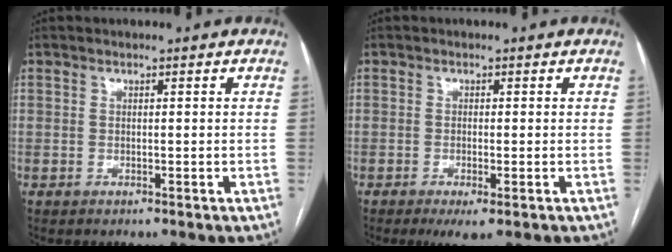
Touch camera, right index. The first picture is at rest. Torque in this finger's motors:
{"motor_torque": [0.35, -0.06, 0.20, 0.04]}